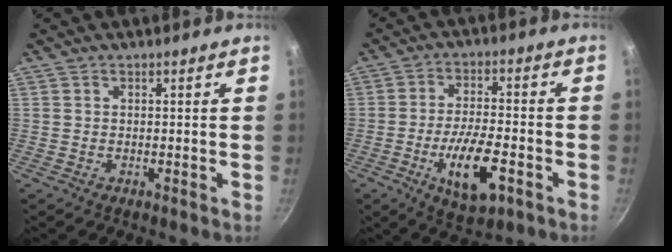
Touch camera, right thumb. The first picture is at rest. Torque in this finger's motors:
{"motor_torque": [1.52, 1.21, 1.39, -0.52, 0.36]}